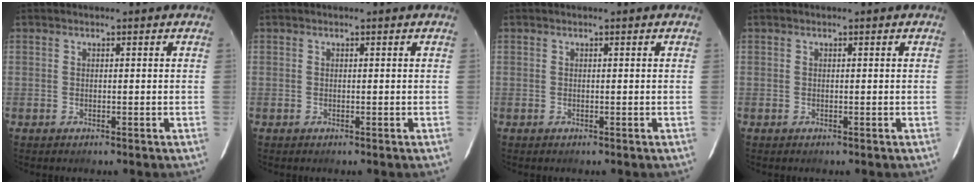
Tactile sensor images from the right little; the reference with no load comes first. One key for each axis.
{"total": 0.0}
{"total": 0.0}
{"total": 0.0}